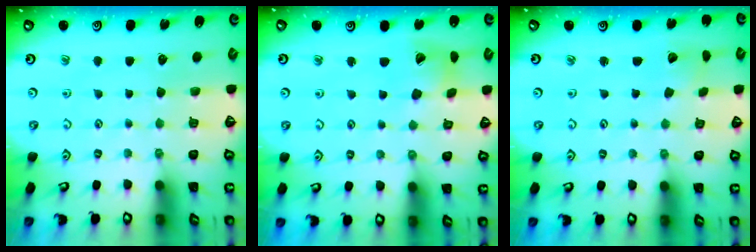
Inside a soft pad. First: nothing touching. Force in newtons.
{"total": 10.8, "press": 10.7, "slide": 1.5}
{"total": 2.4, "press": 2.4, "slide": 0.1}